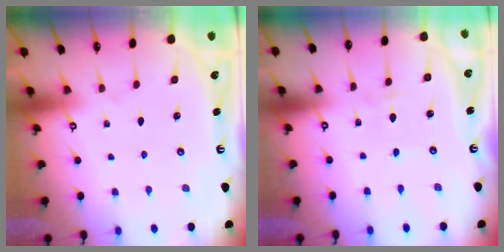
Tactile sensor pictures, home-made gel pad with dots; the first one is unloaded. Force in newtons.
{"total": 1.8, "press": 1.7, "slide": 0.2}